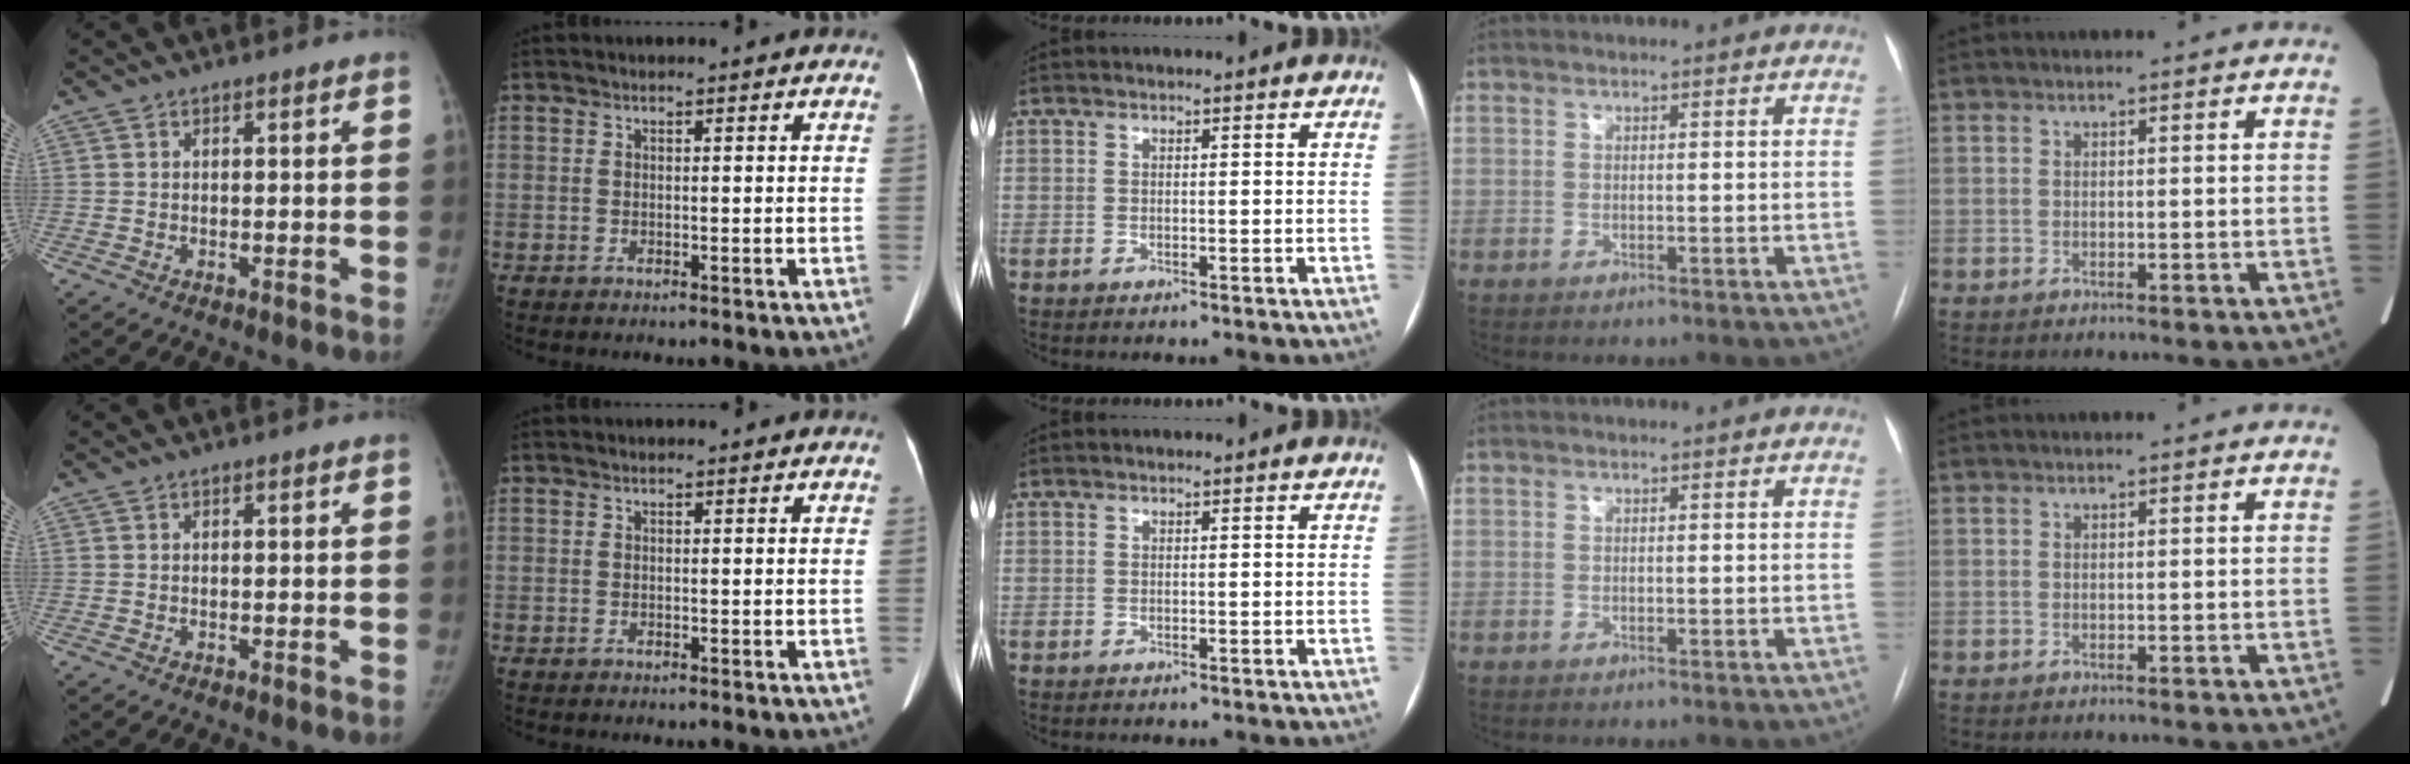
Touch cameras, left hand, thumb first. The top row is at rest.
{}